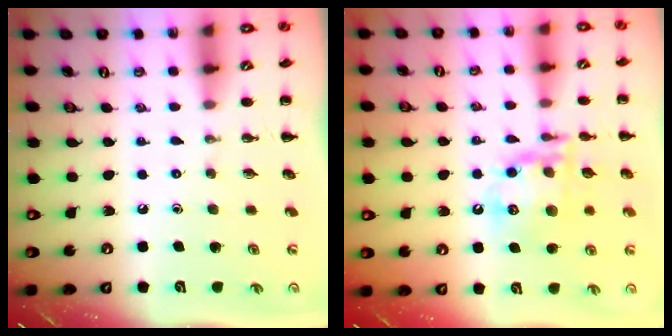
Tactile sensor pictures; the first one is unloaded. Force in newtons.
{"total": 15.0, "press": 14.8, "slide": 2.7}